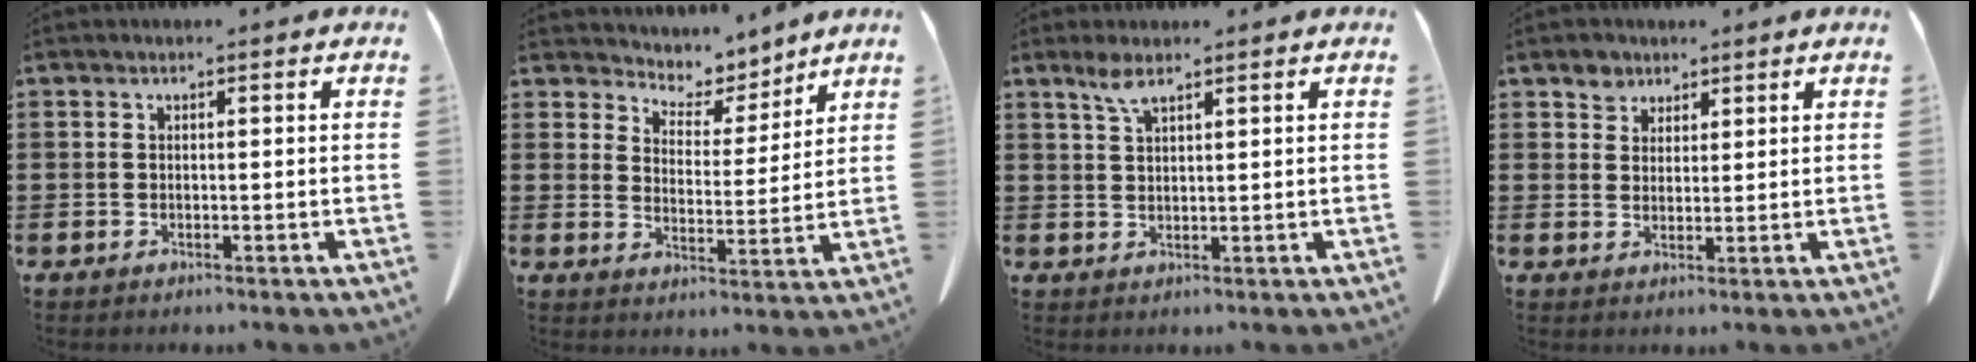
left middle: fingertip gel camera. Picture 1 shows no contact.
{"total": 4.6, "force": [4.4, 1.5, 0.1], "torque": [-0.029, -0.031, 0.072]}
{"total": 2.9, "force": [2.0, 0.6, 2.1], "torque": [-0.046, 0.003, 0.035]}
{"total": 2.9, "force": [2.2, 1.9, 0.3], "torque": [-0.008, 0.003, 0.040]}